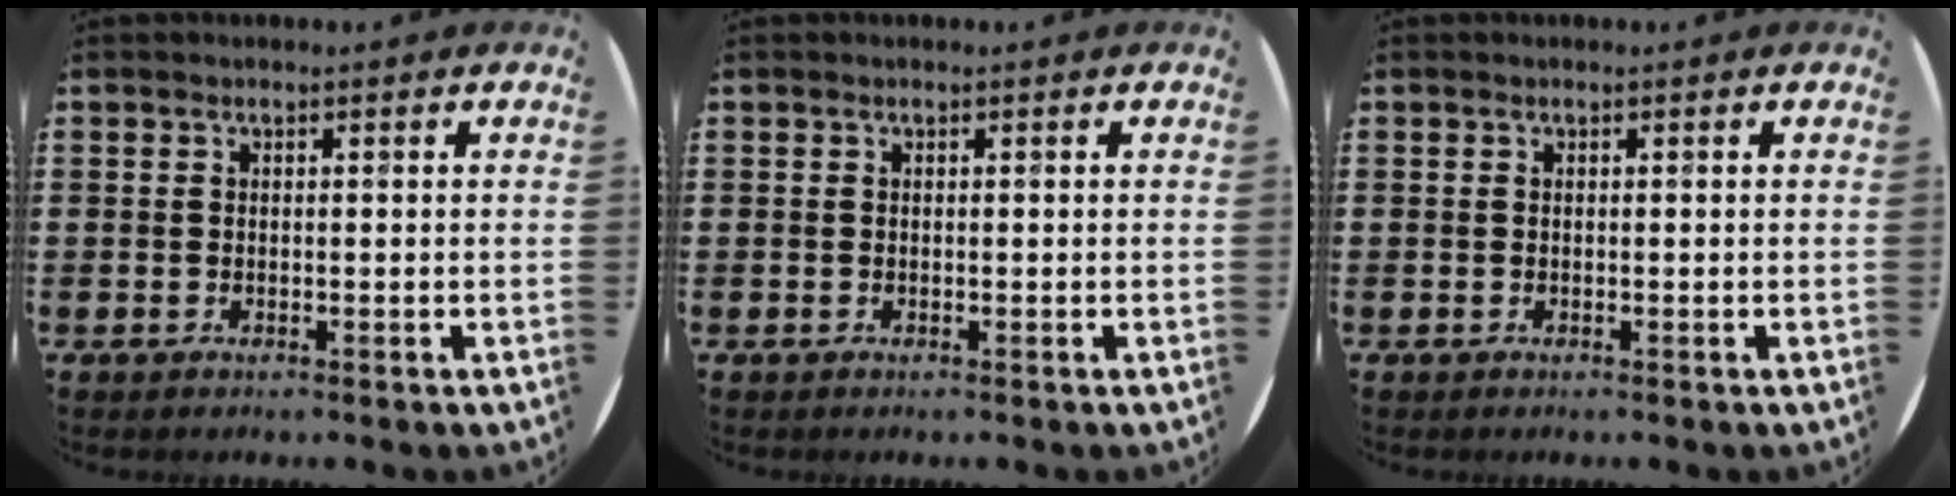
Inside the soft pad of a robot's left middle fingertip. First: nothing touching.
{"total": 0.0}
{"total": 0.0}